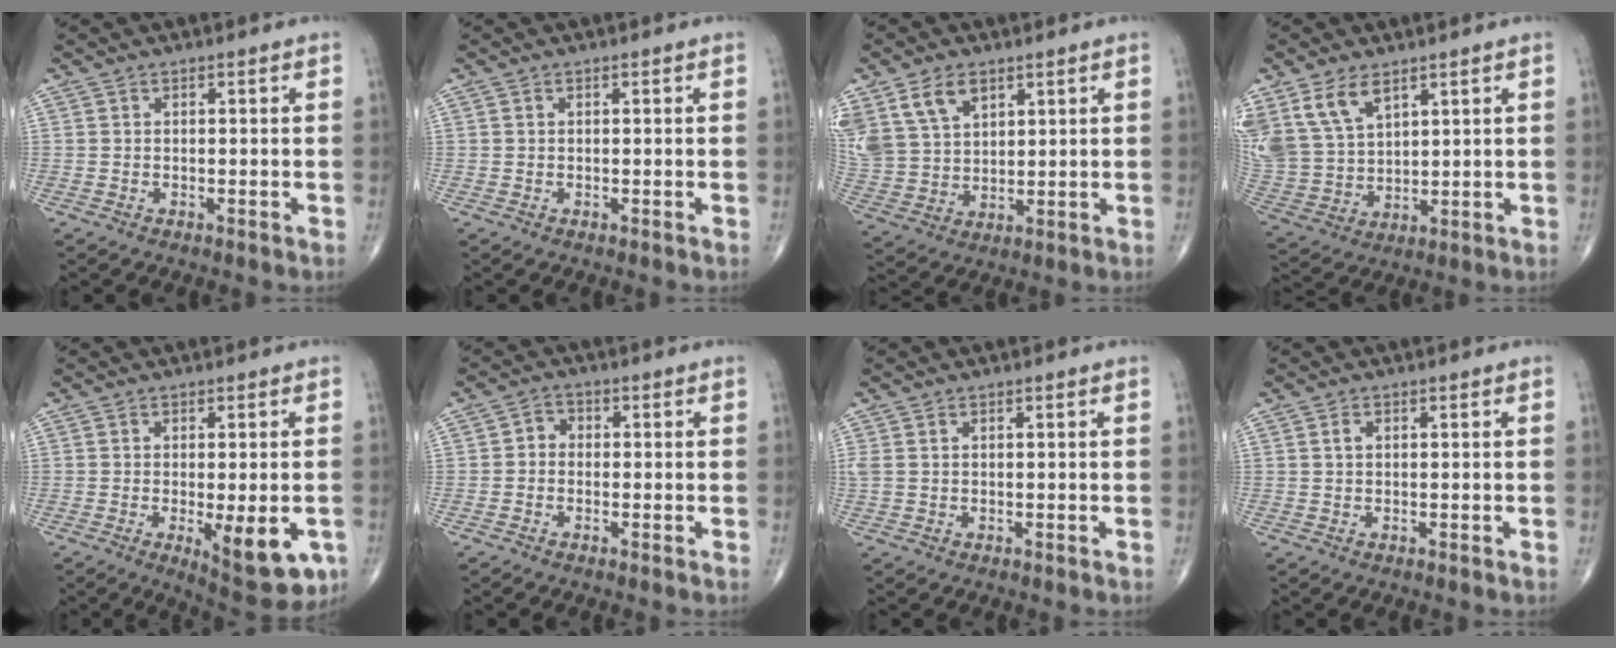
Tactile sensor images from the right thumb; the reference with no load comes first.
{"total": 0.0}
{"total": 11.9, "force": [6.3, 7.8, 6.5], "torque": [-0.128, -0.010, 0.137]}
{"total": 12.3, "force": [7.1, 7.1, 7.2], "torque": [-0.140, -0.019, 0.160]}
{"total": 11.0, "force": [-3.3, 3.6, 9.8], "torque": [-0.119, -0.014, -0.036]}
{"total": 2.6, "force": [-0.3, 2.2, 1.3], "torque": [-0.004, 0.010, -0.017]}
{"total": 1.6, "force": [0.5, 1.1, 1.1], "torque": [-0.040, 0.011, 0.017]}
{"total": 1.2, "force": [0.3, 0.7, 0.8], "torque": [-0.016, 0.004, 0.007]}